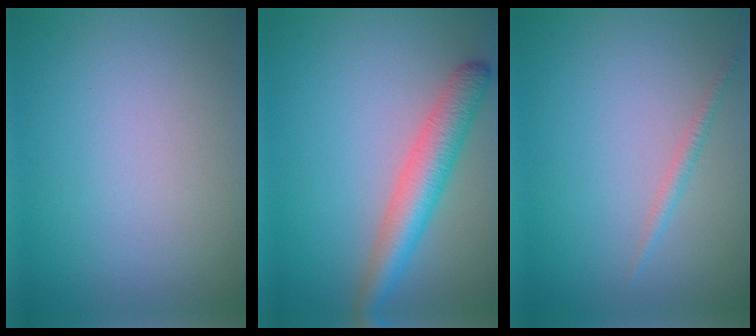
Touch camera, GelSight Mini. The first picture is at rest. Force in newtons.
{"total": 4.6, "press": 4.6, "slide": 0.1}
{"total": 0.9, "press": 0.9, "slide": 0.1}